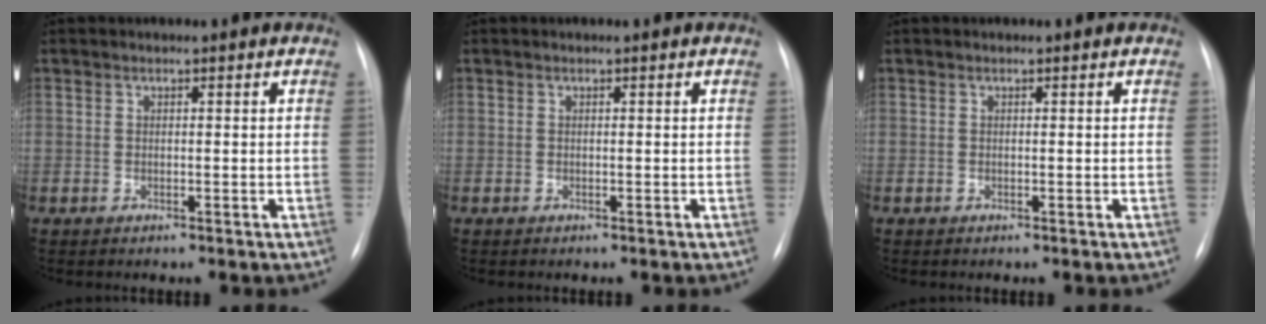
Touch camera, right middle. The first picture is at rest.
{"total": 0.0}
{"total": 0.0}